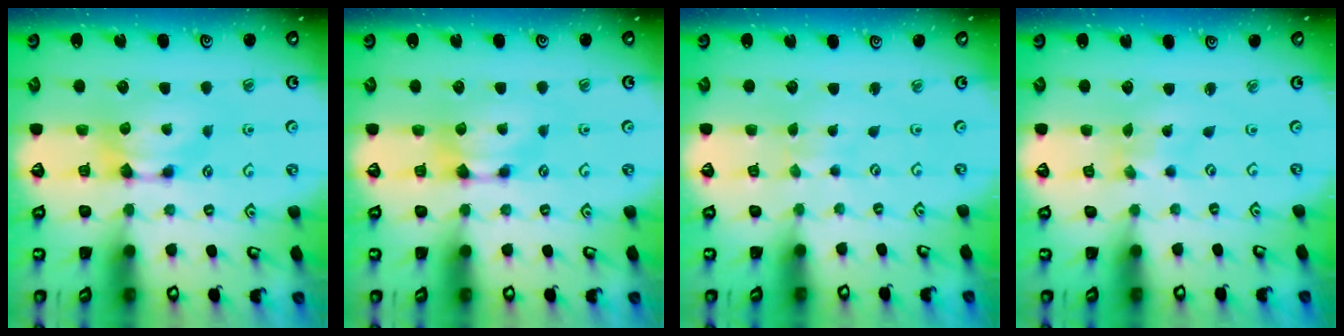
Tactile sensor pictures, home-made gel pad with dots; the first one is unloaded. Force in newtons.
{"total": 0.0}
{"total": 3.7, "press": 3.7, "slide": 0.1}
{"total": 4.9, "press": 4.8, "slide": 0.7}